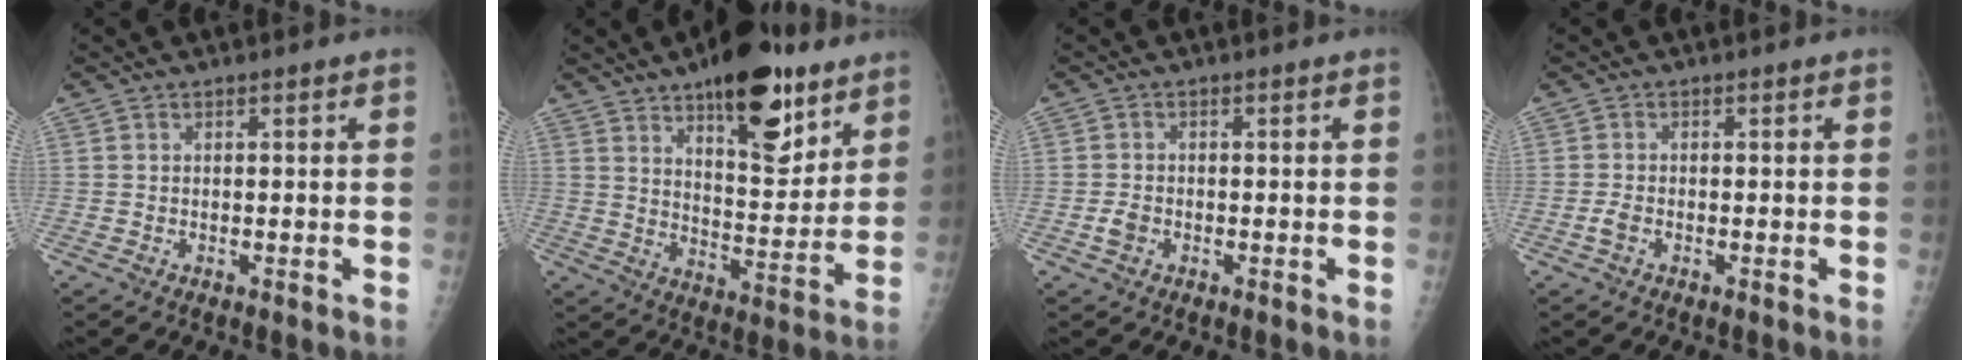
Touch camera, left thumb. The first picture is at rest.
{"total": 18.2, "force": [11.2, 7.4, 12.3], "torque": [-0.131, -0.069, 0.171]}
{"total": 2.2, "force": [-0.8, 1.6, 1.2], "torque": [-0.020, 0.004, -0.016]}
{"total": 1.7, "force": [-0.8, 1.0, 1.2], "torque": [-0.026, 0.000, -0.017]}